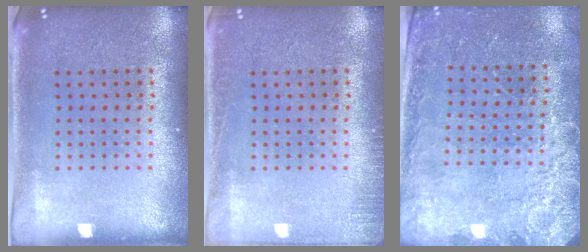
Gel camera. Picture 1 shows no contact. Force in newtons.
{"total": 1.3, "press": 1.3, "slide": 0.3}
{"total": 2.5, "press": 2.4, "slide": 0.5}